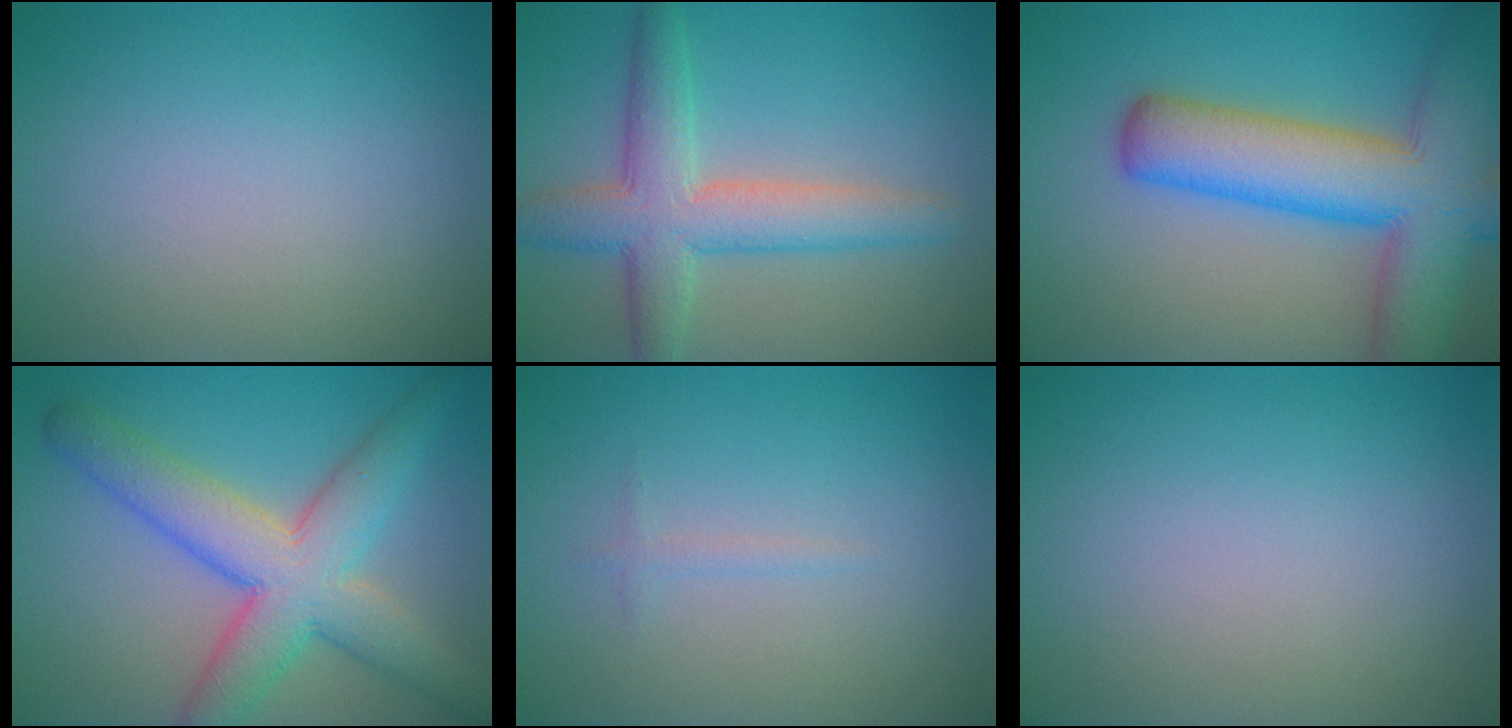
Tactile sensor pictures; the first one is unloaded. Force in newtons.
{"total": 6.0, "press": 6.0, "slide": 0.4}
{"total": 11.1, "press": 11.1, "slide": 0.7}
{"total": 8.2, "press": 8.2, "slide": 0.2}
{"total": 0.7, "press": 0.7, "slide": 0.0}
{"total": 0.0}